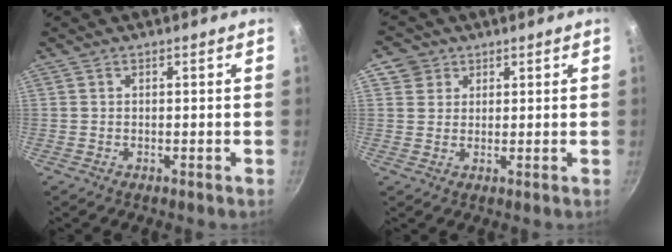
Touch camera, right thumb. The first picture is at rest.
{"total": 4.0, "force": [1.8, 3.5, 0.5], "torque": [0.028, 0.006, 0.026]}